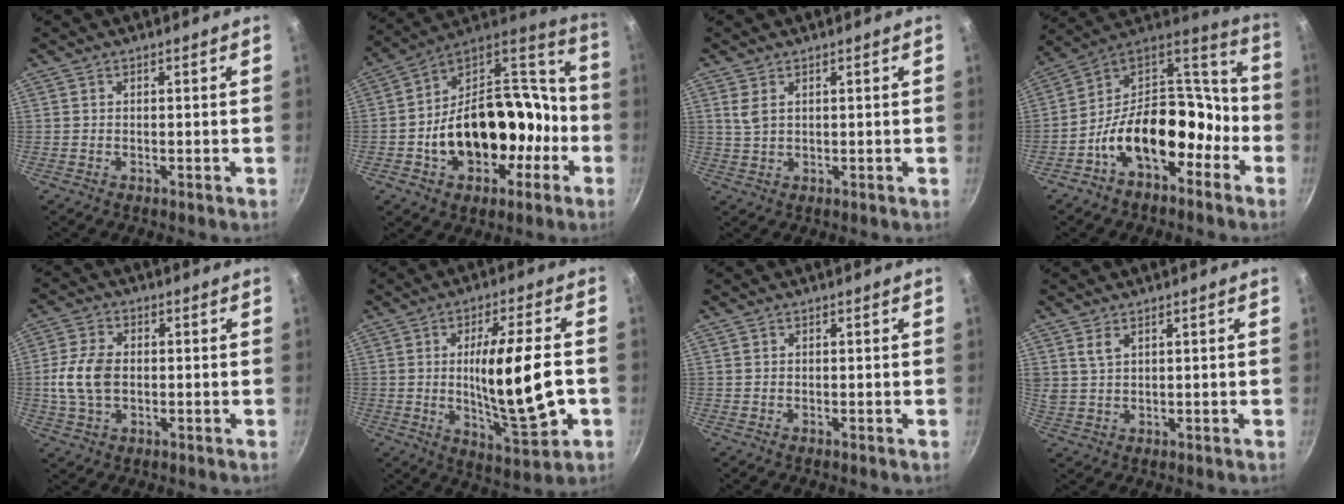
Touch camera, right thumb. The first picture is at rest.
{"total": 25.4, "force": [-6.3, 17.6, 17.1], "torque": [-0.246, 0.082, -0.085]}
{"total": 3.0, "force": [1.2, 1.7, 2.1], "torque": [-0.038, -0.006, 0.025]}
{"total": 18.9, "force": [-8.0, 11.8, 12.4], "torque": [-0.146, 0.094, -0.147]}
{"total": 8.6, "force": [-0.3, 5.6, 6.5], "torque": [-0.130, 0.010, -0.009]}
{"total": 16.8, "force": [-1.7, 4.7, 16.0], "torque": [-0.250, 0.002, -0.015]}
{"total": 0.0}
{"total": 3.1, "force": [1.7, 1.7, 2.0], "torque": [-0.036, -0.006, 0.037]}